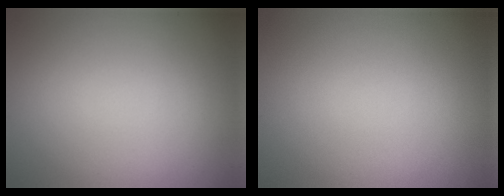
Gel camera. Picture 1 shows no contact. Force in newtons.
{"total": 0.0}